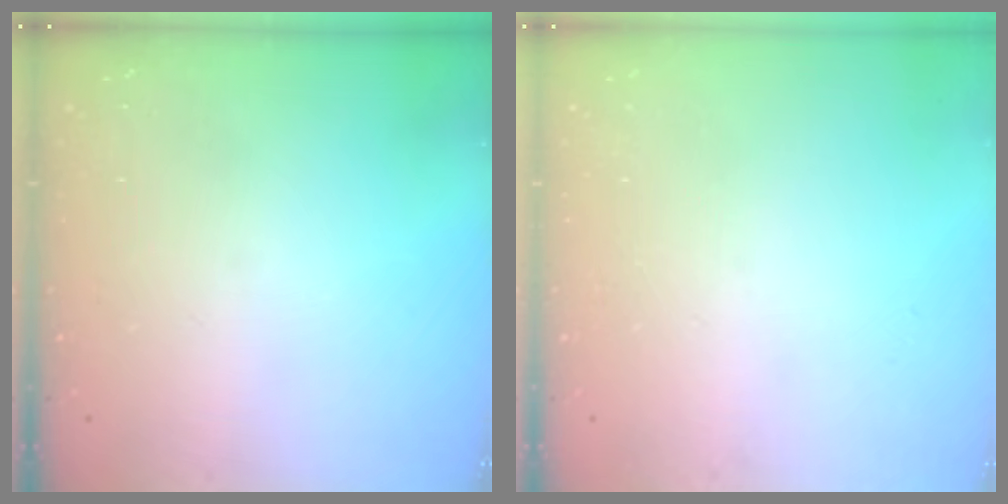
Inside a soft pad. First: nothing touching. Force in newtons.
{"total": 0.0}